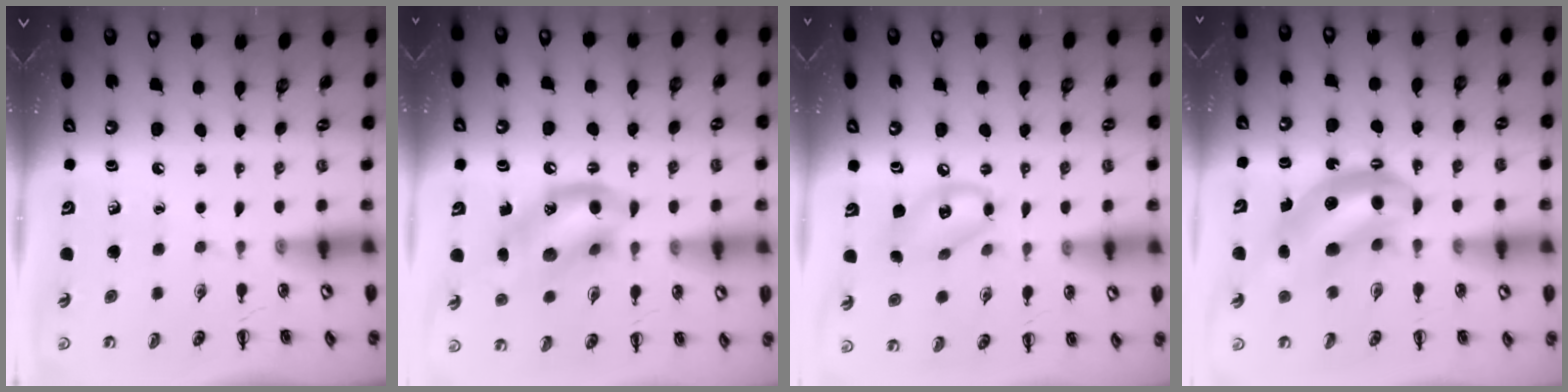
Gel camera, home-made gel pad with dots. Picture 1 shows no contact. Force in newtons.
{"total": 13.3, "press": 12.9, "slide": 3.1}
{"total": 11.6, "press": 11.3, "slide": 2.3}
{"total": 11.4, "press": 11.0, "slide": 3.0}